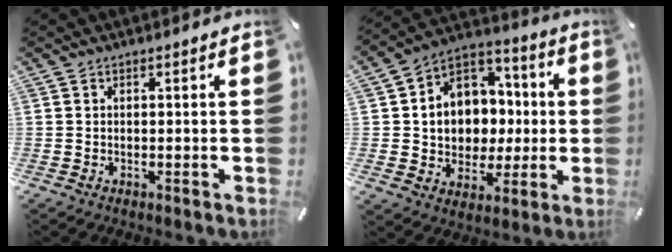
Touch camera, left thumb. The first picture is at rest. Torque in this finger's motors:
{"motor_torque": [2.45, 2.56, 0.52, -0.14, 0.20]}